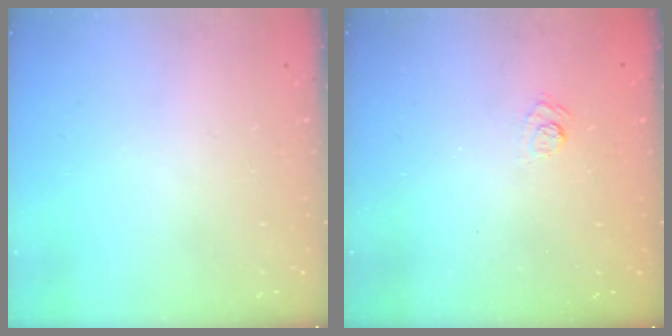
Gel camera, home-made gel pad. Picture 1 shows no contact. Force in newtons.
{"total": 2.8, "press": 2.3, "slide": 1.6}